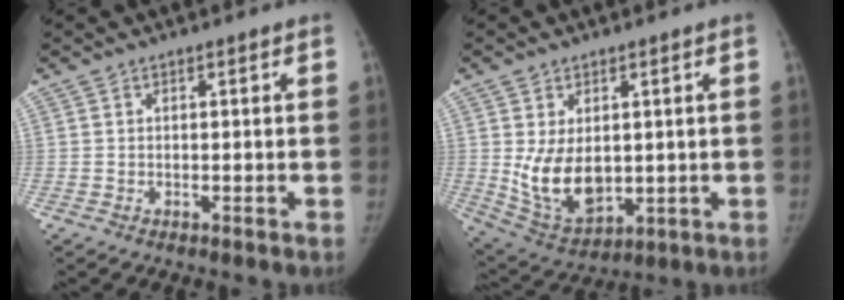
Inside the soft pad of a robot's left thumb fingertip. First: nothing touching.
{"total": 11.4, "force": [0.3, 7.5, 8.6], "torque": [-0.128, -0.015, 0.032]}